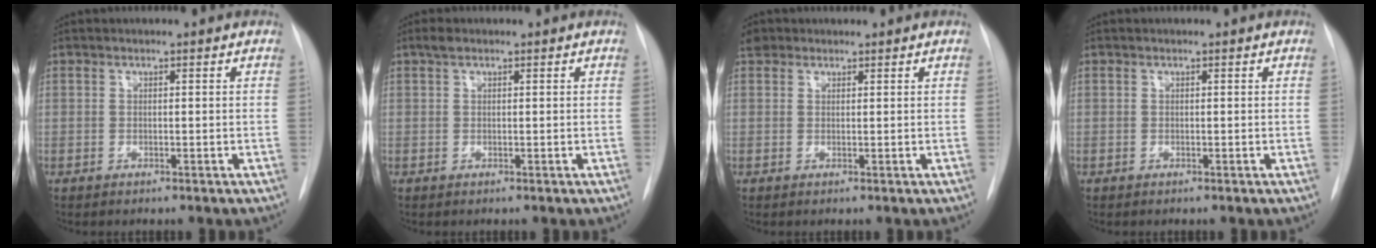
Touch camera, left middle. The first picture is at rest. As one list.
[{"total": 1.1, "force": [0.8, 0.5, 0.6], "torque": [-0.015, 0.013, 0.014]}, {"total": 2.1, "force": [1.5, 1.5, 0.3], "torque": [-0.008, 0.016, 0.025]}, {"total": 0.0}]